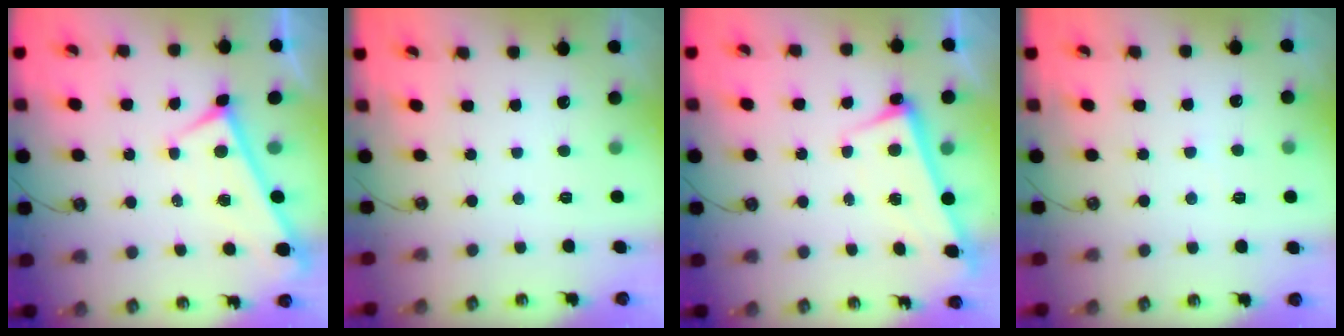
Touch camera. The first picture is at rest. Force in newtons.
{"total": 0.0}
{"total": 2.7, "press": 2.5, "slide": 1.0}
{"total": 6.4, "press": 6.4, "slide": 0.2}